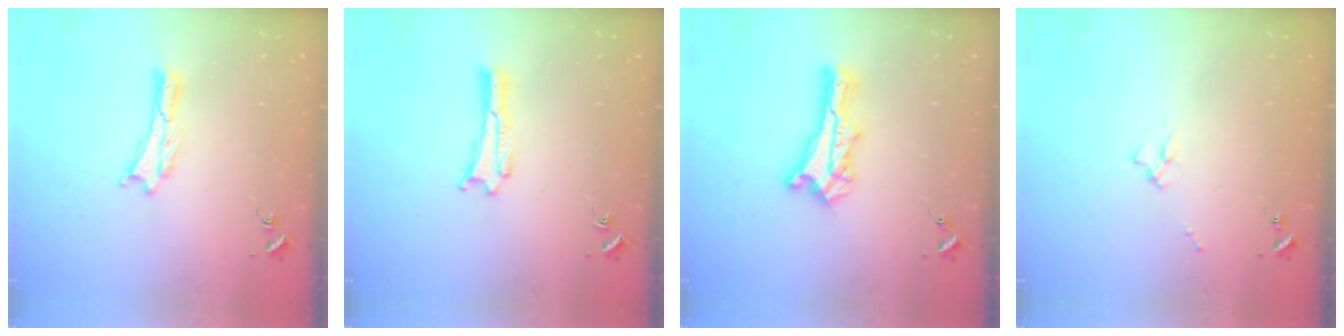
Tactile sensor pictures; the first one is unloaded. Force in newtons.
{"total": 0.0}
{"total": 3.2, "press": 3.2, "slide": 0.3}
{"total": 1.7, "press": 1.6, "slide": 0.2}